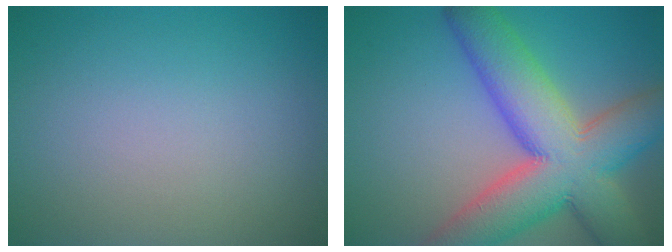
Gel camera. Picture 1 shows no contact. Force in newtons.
{"total": 11.6, "press": 11.6, "slide": 0.8}